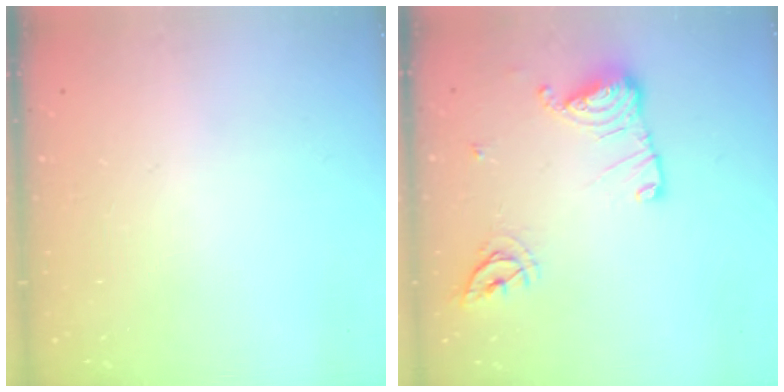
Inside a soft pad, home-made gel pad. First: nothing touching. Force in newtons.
{"total": 12.8, "press": 12.8, "slide": 0.5}